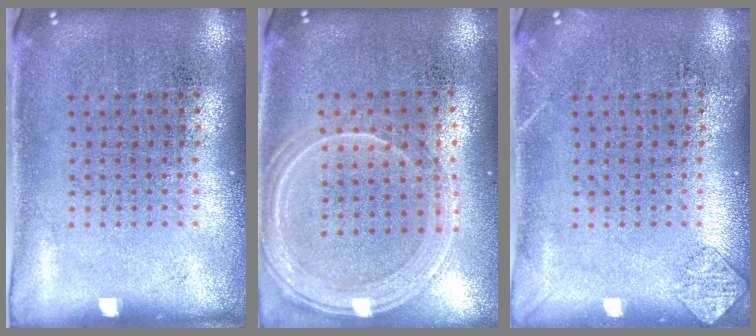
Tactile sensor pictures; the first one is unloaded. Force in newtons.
{"total": 1.3, "press": 1.3, "slide": 0.2}
{"total": 1.1, "press": 1.1, "slide": 0.1}